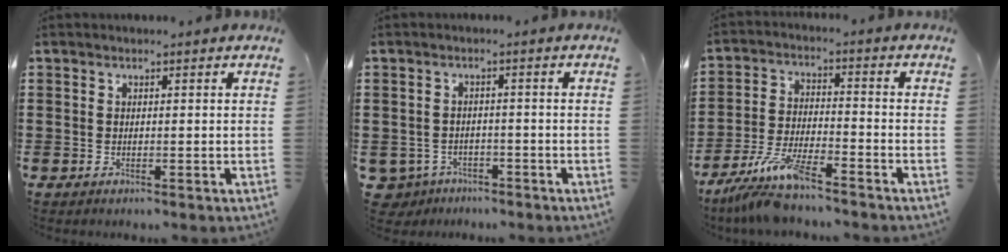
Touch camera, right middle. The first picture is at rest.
{"total": 2.5, "force": [-2.3, 0.9, -0.1], "torque": [-0.016, -0.005, -0.054]}
{"total": 8.8, "force": [-7.2, 1.2, 4.9], "torque": [-0.110, -0.005, -0.141]}